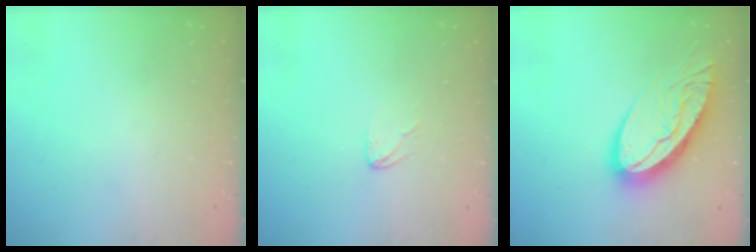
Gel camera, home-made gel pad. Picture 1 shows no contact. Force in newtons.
{"total": 3.7, "press": 3.7, "slide": 0.2}
{"total": 15.5, "press": 15.4, "slide": 1.3}